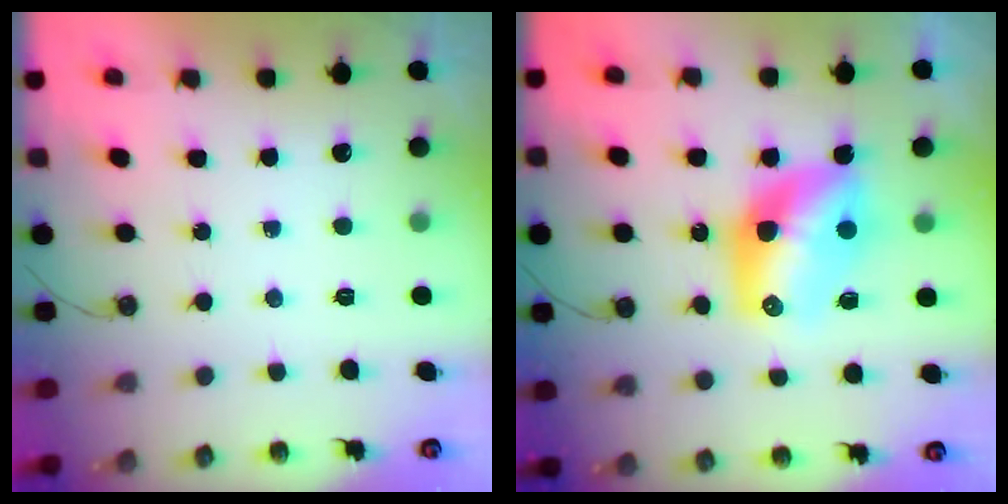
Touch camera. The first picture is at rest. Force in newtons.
{"total": 11.5, "press": 11.5, "slide": 0.8}